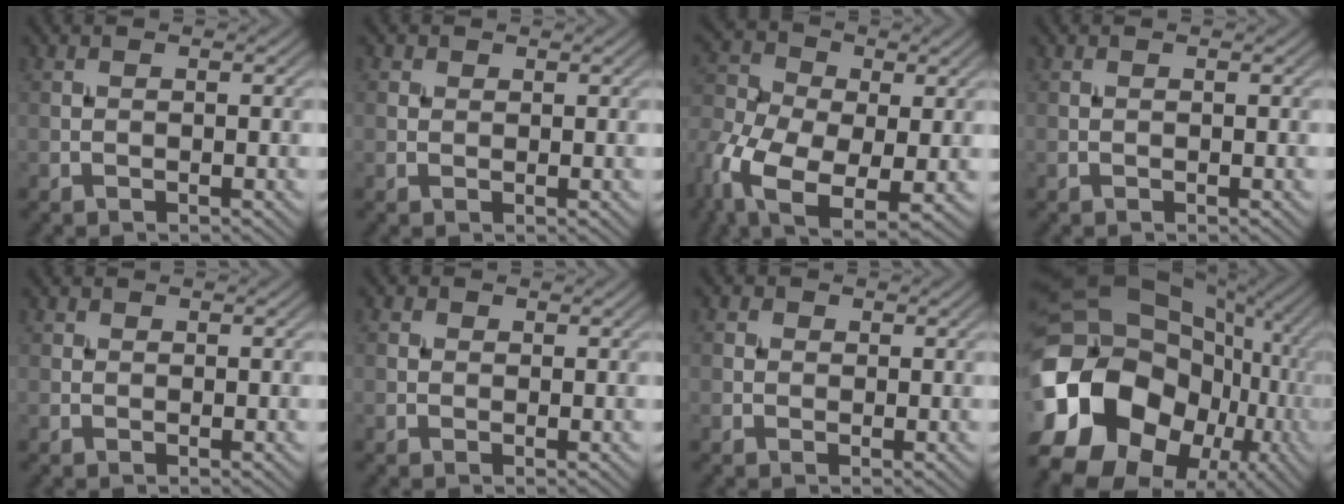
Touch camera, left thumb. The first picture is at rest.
{"total": 1.3, "force": [0.7, 1.1, 0.3], "torque": [-0.006, 0.000, 0.008]}
{"total": 13.7, "force": [-5.0, 7.7, 10.2], "torque": [-0.249, -0.018, -0.105]}
{"total": 0.0}
{"total": 0.9, "force": [0.5, 0.7, 0.2], "torque": [0.000, -0.001, 0.007]}
{"total": 1.2, "force": [0.3, 1.1, 0.4], "torque": [-0.006, 0.000, 0.000]}
{"total": 1.6, "force": [0.4, 1.4, 0.5], "torque": [-0.011, 0.000, 0.000]}
{"total": 23.5, "force": [-6.8, 18.6, 12.7], "torque": [-0.283, -0.035, -0.137]}